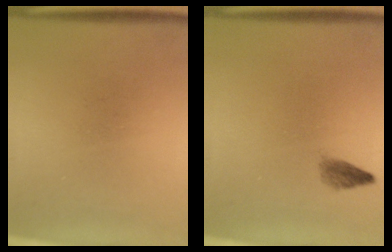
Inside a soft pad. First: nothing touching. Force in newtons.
{"total": 1.4}